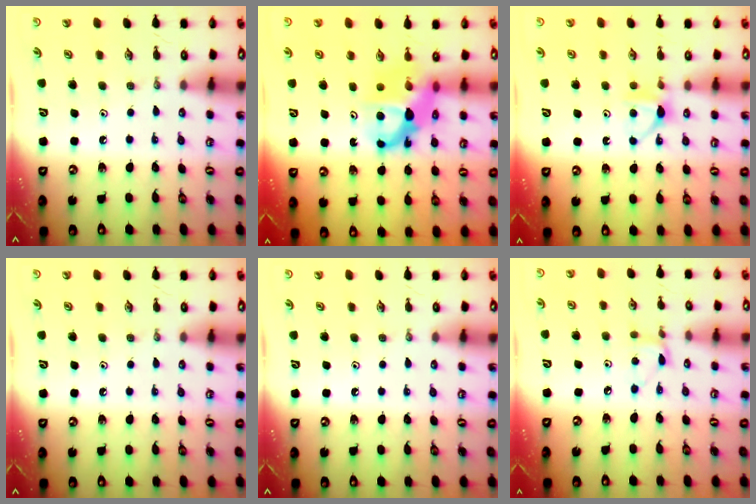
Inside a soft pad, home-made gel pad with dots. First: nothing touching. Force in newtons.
{"total": 7.1, "press": 7.1, "slide": 0.5}
{"total": 4.9, "press": 4.9, "slide": 0.8}
{"total": 0.0}
{"total": 0.0}
{"total": 4.7, "press": 4.6, "slide": 0.6}